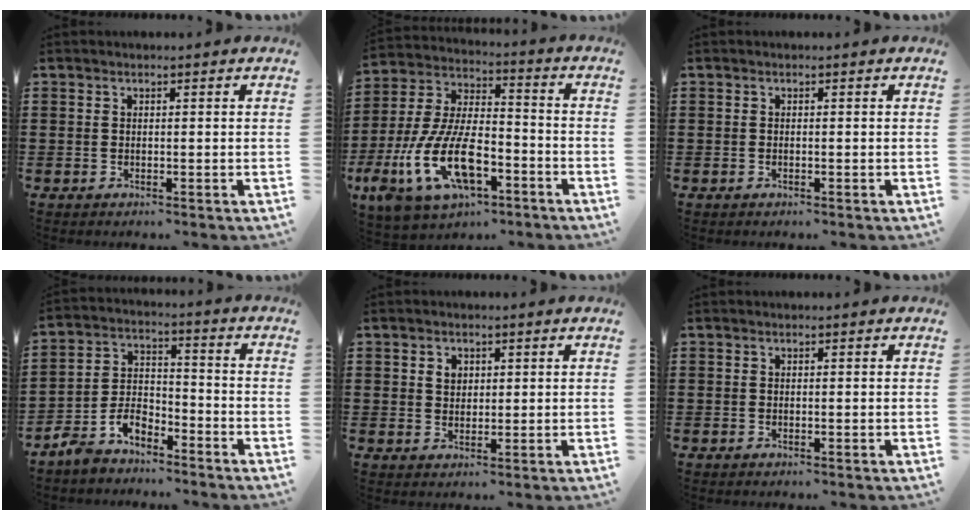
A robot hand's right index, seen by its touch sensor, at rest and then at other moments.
{"total": 14.6, "force": [-6.3, 6.9, 11.3], "torque": [-0.261, 0.005, -0.119]}
{"total": 0.0}
{"total": 5.5, "force": [-4.7, 2.3, 1.7], "torque": [-0.053, 0.008, -0.097]}
{"total": 2.0, "force": [0.8, 1.6, 1.0], "torque": [-0.025, 0.009, 0.013]}
{"total": 0.0}